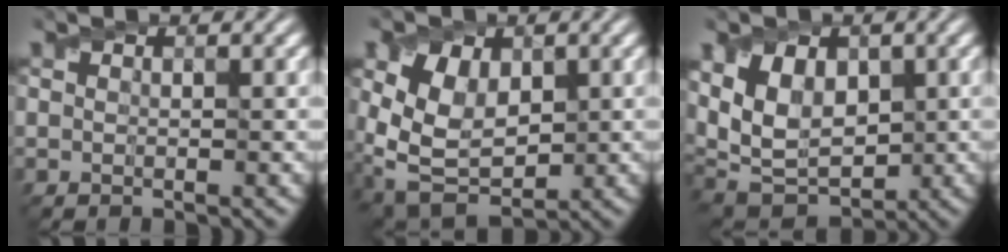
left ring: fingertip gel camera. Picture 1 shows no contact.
{"total": 7.4, "force": [0.7, 5.0, 5.4], "torque": [-0.118, -0.002, 0.011]}
{"total": 7.5, "force": [1.2, 5.1, 5.4], "torque": [-0.114, 0.001, 0.016]}